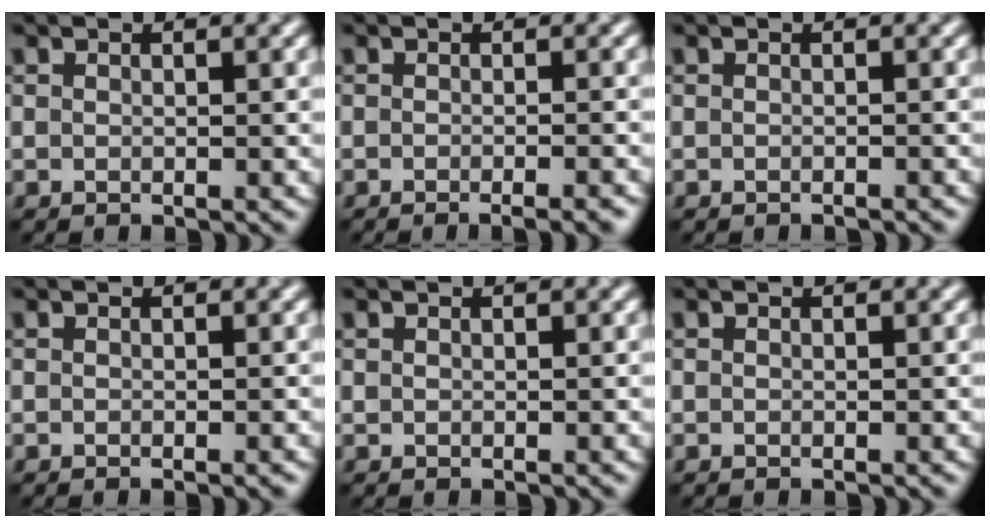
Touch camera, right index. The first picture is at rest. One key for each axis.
{"total": 2.4, "fx": -1.5, "fy": 0.5, "fz": 1.8, "tx": -0.014, "ty": -0.001, "tz": -0.025}
{"total": 0.7, "fx": -0.7, "fy": 0.0, "fz": 0.1, "tx": -0.001, "ty": -0.004, "tz": -0.015}
{"total": 0.6, "fx": -0.4, "fy": 0.0, "fz": 0.4, "tx": -0.006, "ty": -0.001, "tz": -0.007}
{"total": 0.0}
{"total": 0.0}